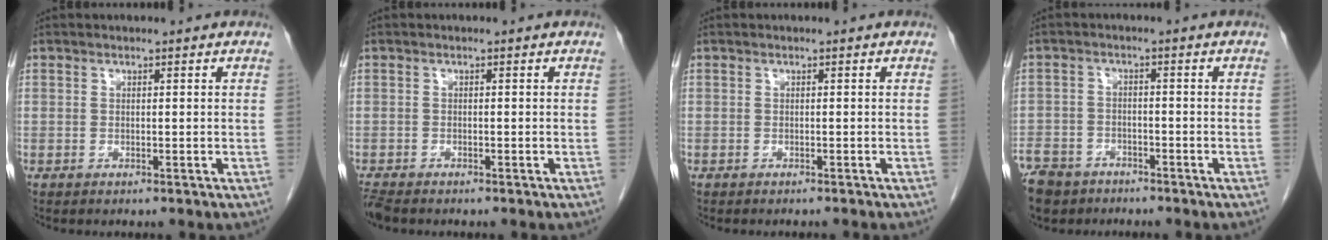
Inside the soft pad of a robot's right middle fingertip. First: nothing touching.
{"total": 2.6, "force": [-2.3, 0.6, 1.0], "torque": [-0.025, -0.010, -0.042]}
{"total": 1.5, "force": [-1.4, 0.0, 0.4], "torque": [-0.006, 0.000, -0.016]}
{"total": 10.2, "force": [-7.6, 6.1, 3.0], "torque": [-0.082, -0.007, -0.126]}